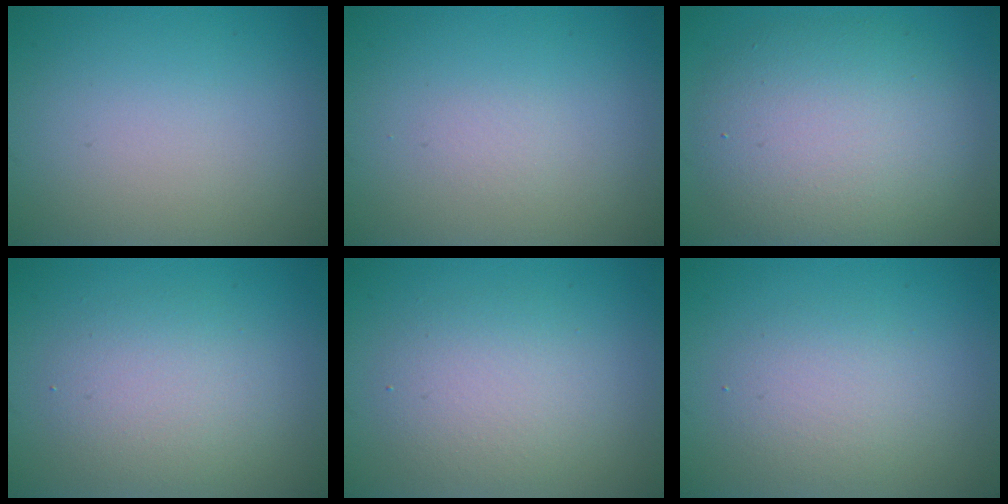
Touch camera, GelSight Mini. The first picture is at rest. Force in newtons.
{"total": 0.6, "press": 0.6, "slide": 0.1}
{"total": 7.7, "press": 7.7, "slide": 0.8}
{"total": 3.5, "press": 3.4, "slide": 0.4}
{"total": 3.7, "press": 3.6, "slide": 0.3}
{"total": 2.7, "press": 2.6, "slide": 0.3}